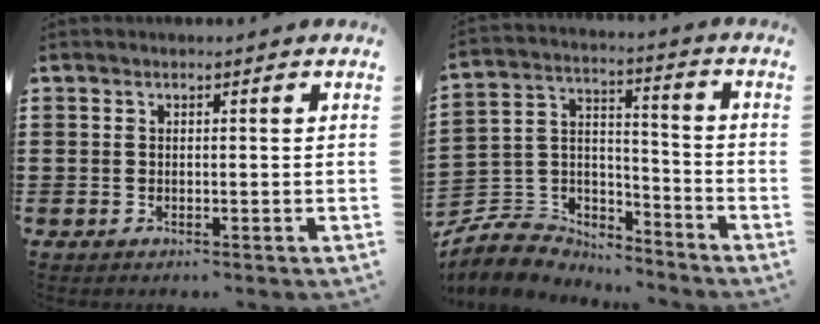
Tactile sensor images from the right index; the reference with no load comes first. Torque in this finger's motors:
{"motor_torque": [-0.52, 0.08, -1.05, -0.21]}